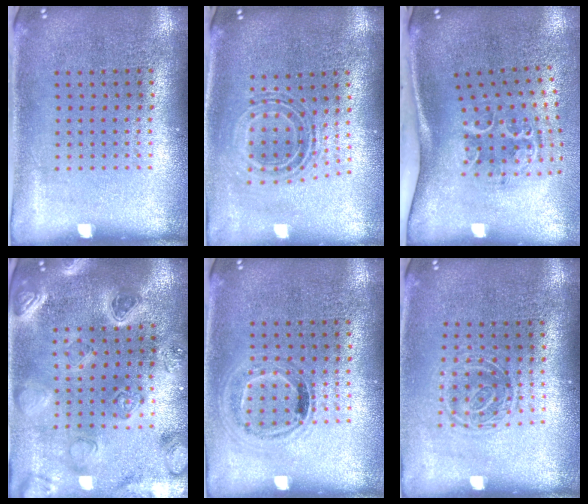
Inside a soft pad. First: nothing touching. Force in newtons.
{"total": 0.7, "press": 0.7, "slide": 0.2}
{"total": 1.7, "press": 1.3, "slide": 1.1}
{"total": 2.4, "press": 2.4, "slide": 0.2}
{"total": 1.0, "press": 0.9, "slide": 0.5}
{"total": 1.3, "press": 1.1, "slide": 0.7}